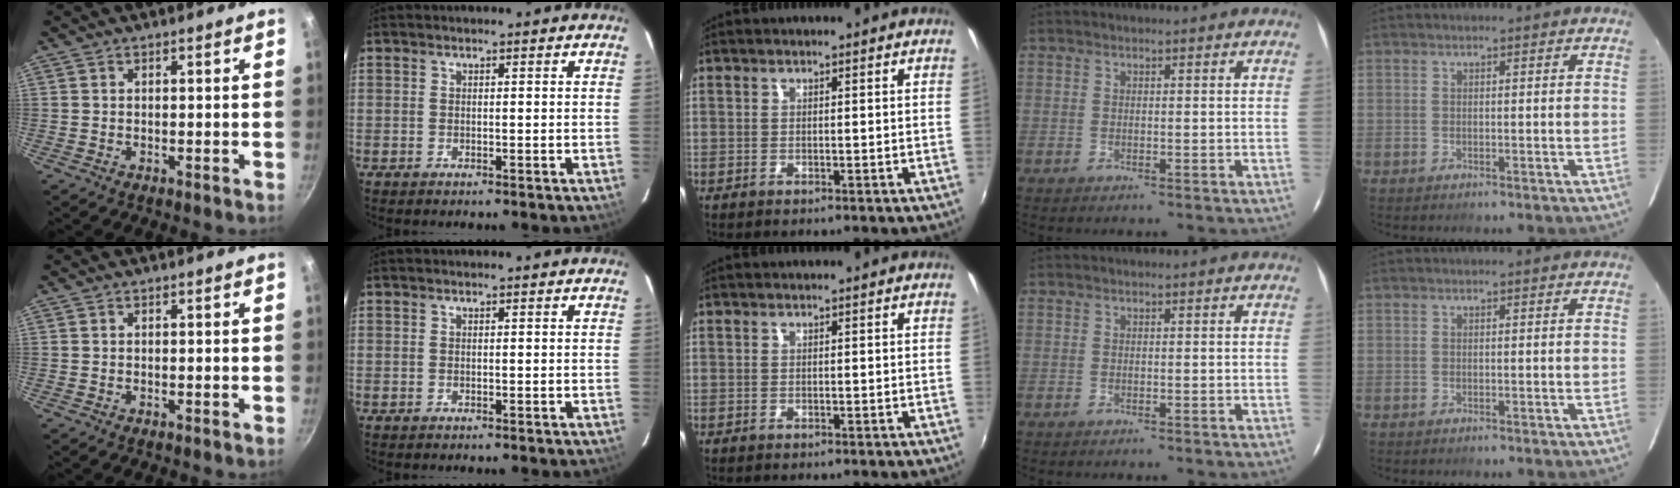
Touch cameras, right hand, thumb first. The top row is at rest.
{}